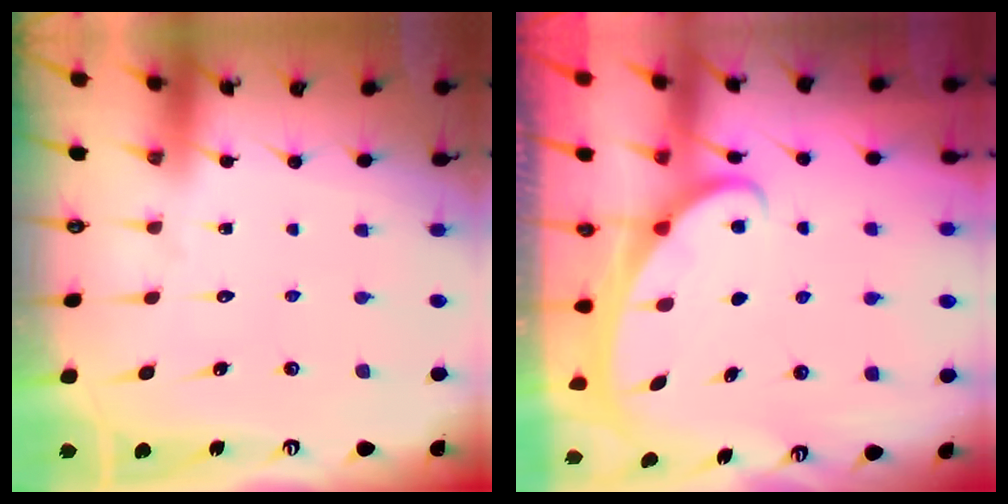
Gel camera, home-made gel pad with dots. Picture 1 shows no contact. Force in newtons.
{"total": 2.1, "press": 2.0, "slide": 0.4}